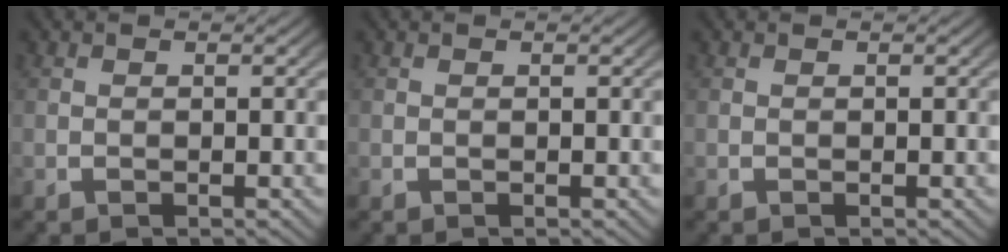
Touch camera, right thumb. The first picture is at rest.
{"total": 0.0}
{"total": 0.0}